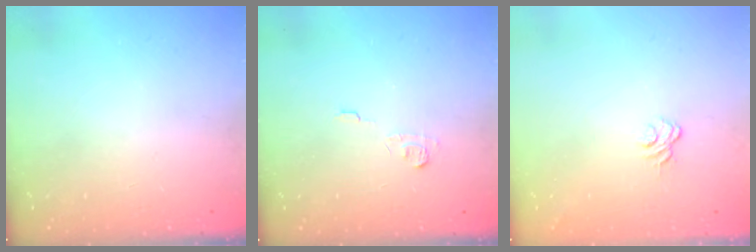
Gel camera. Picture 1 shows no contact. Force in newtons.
{"total": 3.5, "press": 3.5, "slide": 0.2}
{"total": 3.4, "press": 3.2, "slide": 1.1}